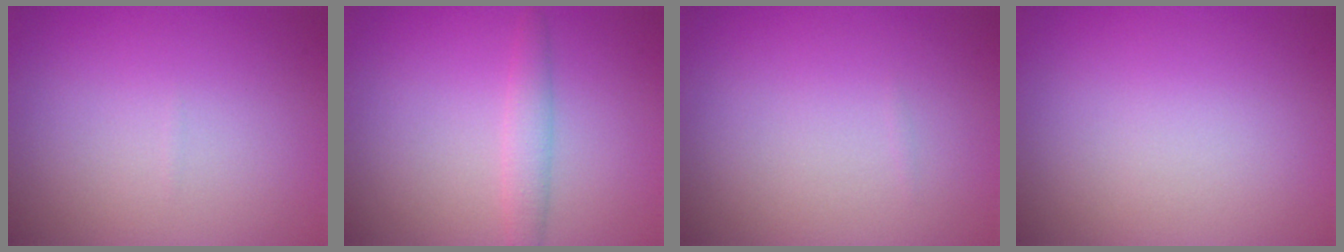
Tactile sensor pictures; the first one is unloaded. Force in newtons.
{"total": 1.9, "press": 1.9, "slide": 0.1}
{"total": 0.0}
{"total": 0.0}